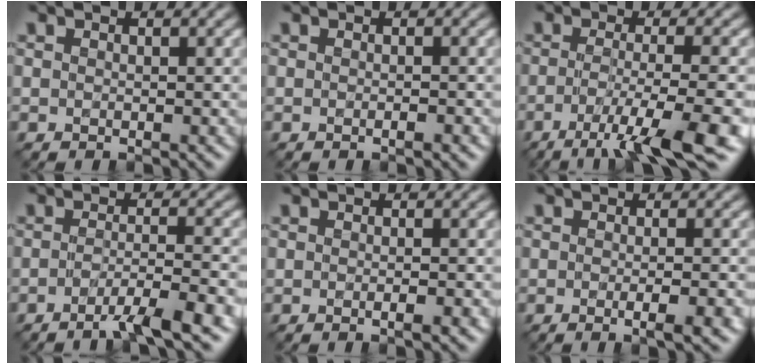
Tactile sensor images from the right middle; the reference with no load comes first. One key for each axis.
{"total": 0.9, "fx": -0.4, "fy": 0.1, "fz": 0.8, "tx": -0.010, "ty": -0.001, "tz": -0.006}
{"total": 8.0, "fx": -3.8, "fy": 1.3, "fz": 6.9, "tx": -0.102, "ty": -0.006, "tz": -0.067}
{"total": 5.2, "fx": -3.0, "fy": 0.7, "fz": 4.1, "tx": -0.056, "ty": 0.003, "tz": -0.057}
{"total": 1.8, "fx": -0.6, "fy": 0.4, "fz": 1.6, "tx": -0.018, "ty": -0.002, "tz": -0.009}
{"total": 3.8, "fx": -1.1, "fy": 1.0, "fz": 3.5, "tx": -0.040, "ty": -0.004, "tz": -0.013}